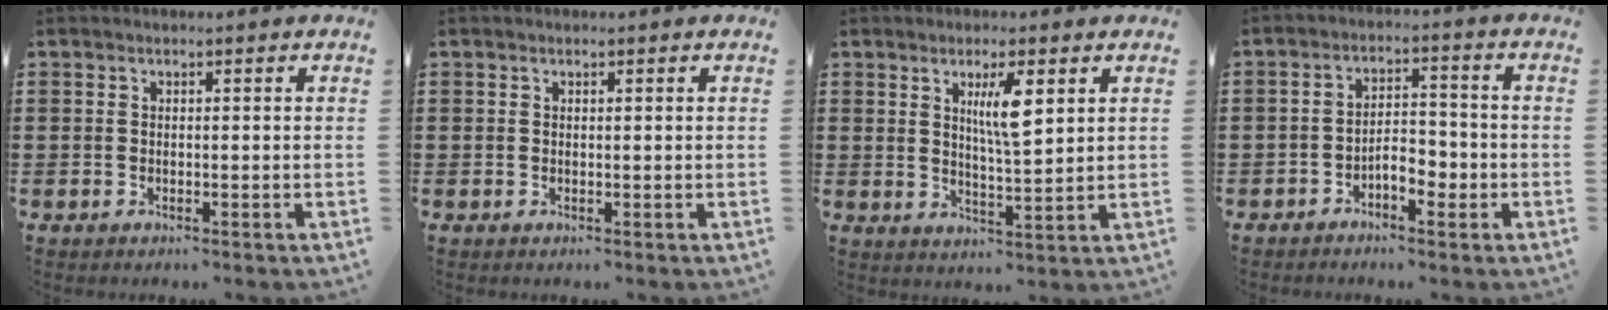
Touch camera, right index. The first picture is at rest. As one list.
[{"total": 0.0}, {"total": 5.6, "force": [2.3, 1.2, 5.0], "torque": [-0.089, -0.001, 0.032]}, {"total": 4.3, "force": [-2.2, 2.0, 3.1], "torque": [-0.055, 0.009, -0.043]}]